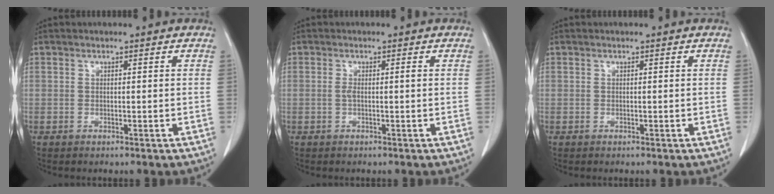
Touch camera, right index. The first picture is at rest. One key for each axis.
{"total": 1.2, "fx": -0.1, "fy": 0.0, "fz": 1.2, "tx": -0.024, "ty": 0.000, "tz": 0.000}
{"total": 0.0}